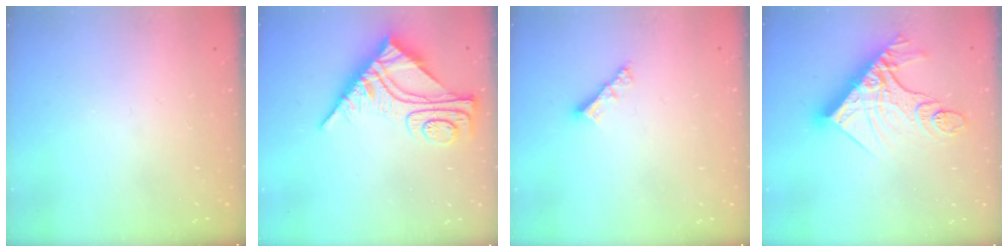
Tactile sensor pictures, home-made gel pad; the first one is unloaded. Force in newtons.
{"total": 12.1, "press": 12.0, "slide": 1.4}
{"total": 3.5, "press": 3.5, "slide": 0.2}
{"total": 19.0, "press": 18.9, "slide": 2.3}